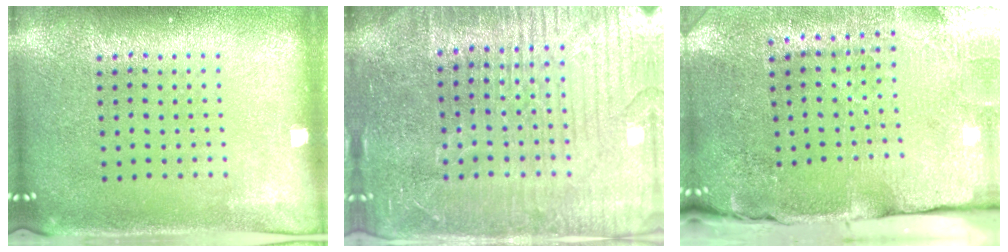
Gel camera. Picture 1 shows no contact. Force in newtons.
{"total": 4.8, "press": 4.5, "slide": 1.7}
{"total": 4.8, "press": 3.8, "slide": 2.8}